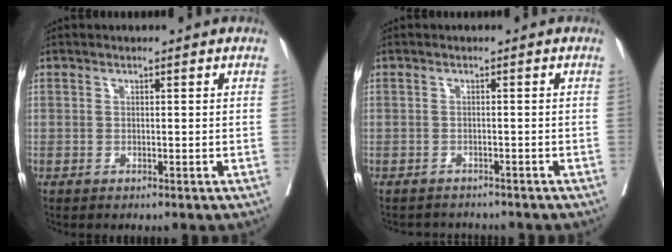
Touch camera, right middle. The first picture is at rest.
{"total": 3.7, "force": [-3.6, 1.0, 0.0], "torque": [0.008, -0.005, -0.055]}